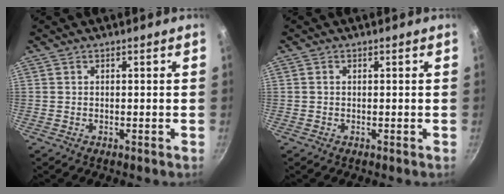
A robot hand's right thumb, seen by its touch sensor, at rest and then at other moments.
{"total": 0.5, "force": [0.0, 0.3, 0.4], "torque": [-0.007, 0.003, -0.001]}